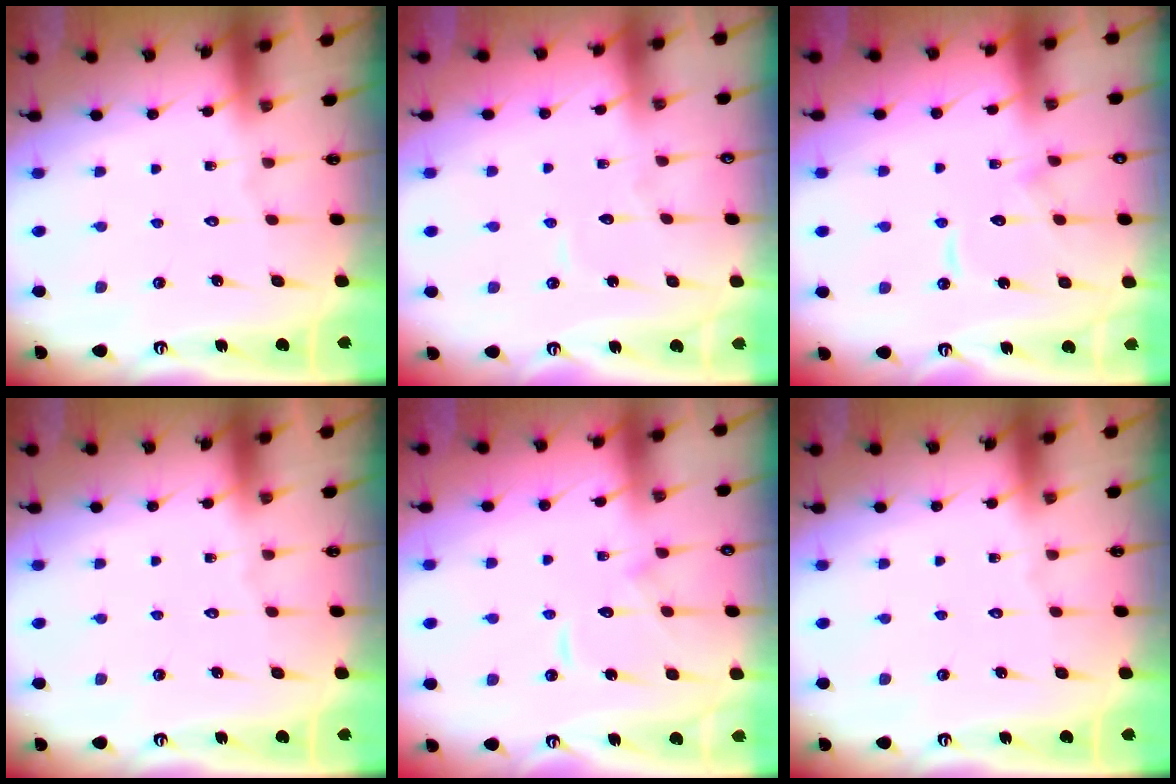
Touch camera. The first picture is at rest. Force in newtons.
{"total": 3.8, "press": 3.8, "slide": 0.2}
{"total": 10.4, "press": 10.4, "slide": 0.9}
{"total": 0.0}
{"total": 8.6, "press": 8.5, "slide": 0.7}
{"total": 0.0}